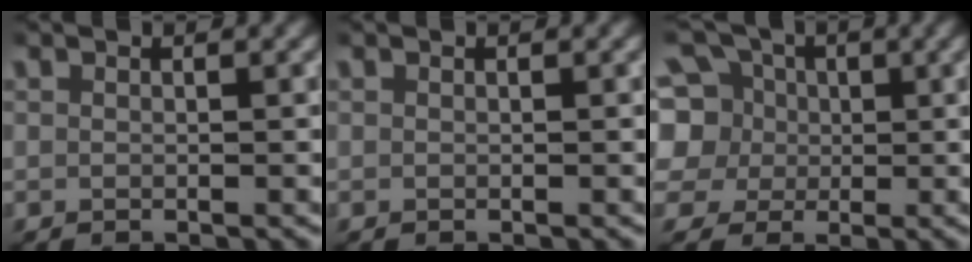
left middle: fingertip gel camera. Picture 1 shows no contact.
{"total": 0.0}
{"total": 10.8, "force": [1.5, 9.8, 4.3], "torque": [-0.112, -0.021, 0.020]}